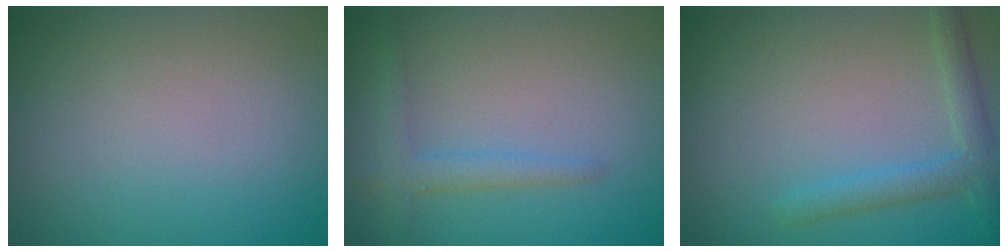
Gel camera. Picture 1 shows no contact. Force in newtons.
{"total": 2.1, "press": 2.1, "slide": 0.1}
{"total": 2.8, "press": 2.8, "slide": 0.2}